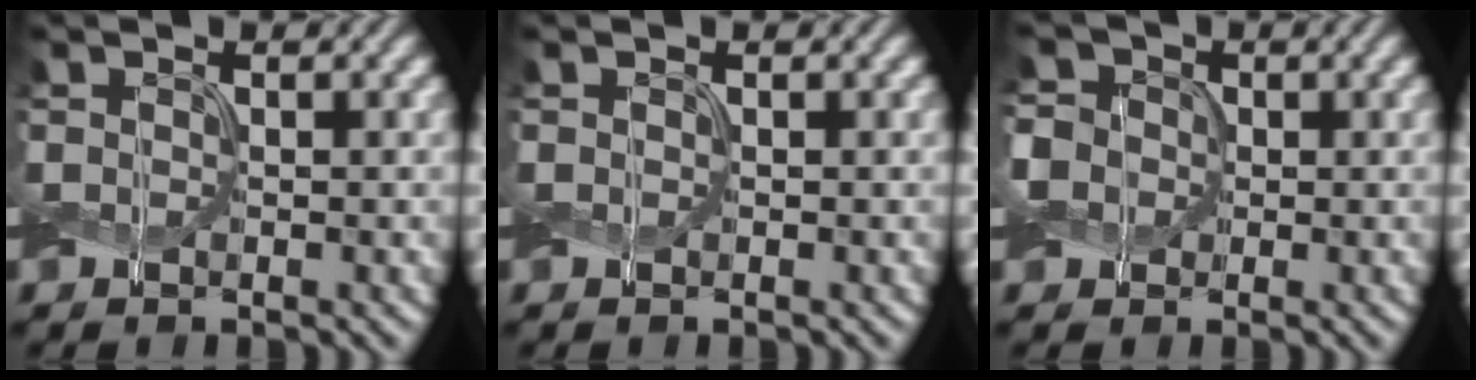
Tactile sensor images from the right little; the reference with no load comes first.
{"total": 0.0}
{"total": 6.7, "force": [1.5, 5.9, 2.7], "torque": [-0.064, 0.031, 0.001]}